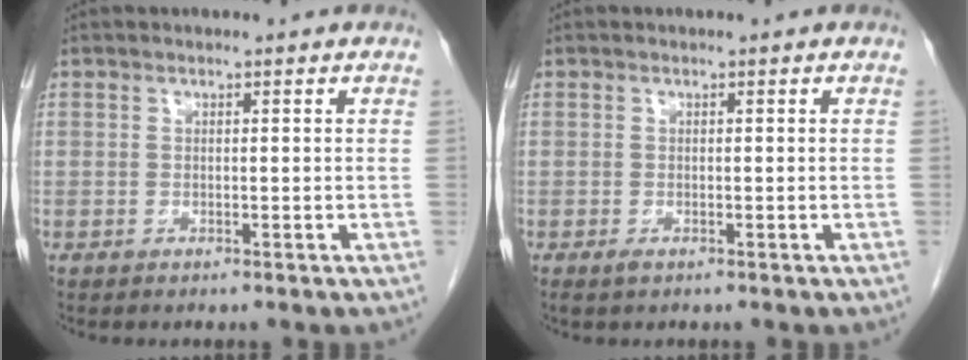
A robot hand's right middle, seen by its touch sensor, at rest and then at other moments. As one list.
[{"total": 0.7, "force": [-0.4, 0.3, 0.5], "torque": [-0.010, -0.001, -0.004]}]